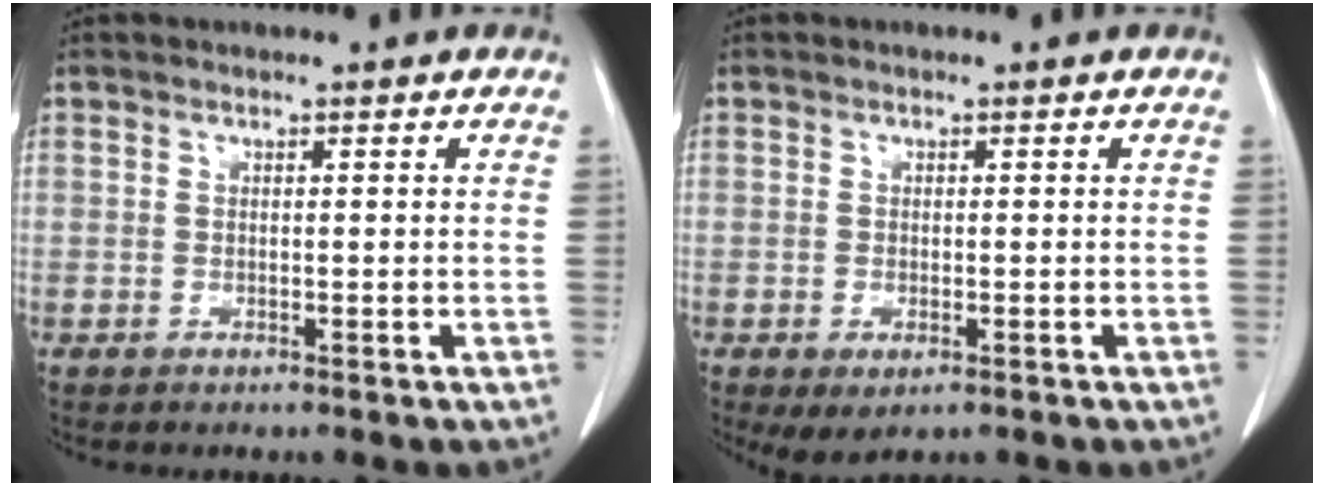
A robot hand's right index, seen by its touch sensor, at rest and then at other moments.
{"total": 3.3, "force": [-1.6, 1.5, 2.5], "torque": [-0.040, -0.007, -0.015]}